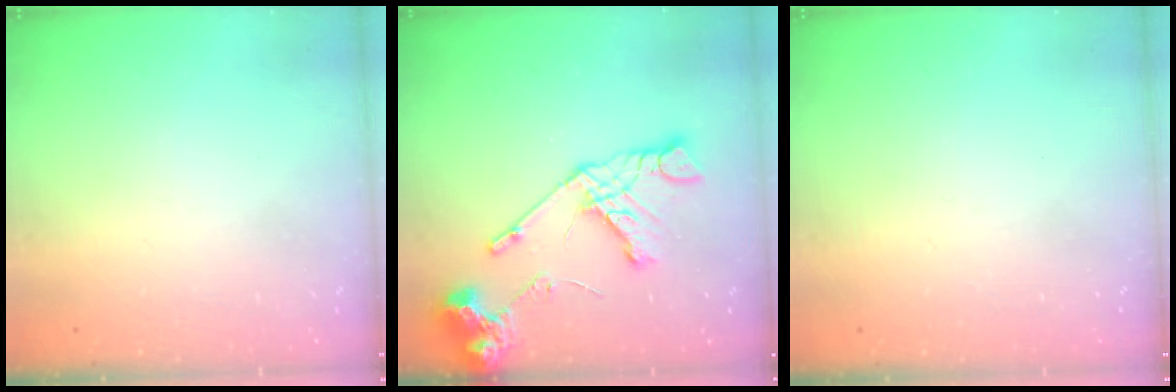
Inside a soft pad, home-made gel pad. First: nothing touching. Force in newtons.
{"total": 14.6, "press": 14.5, "slide": 1.4}
{"total": 0.0}